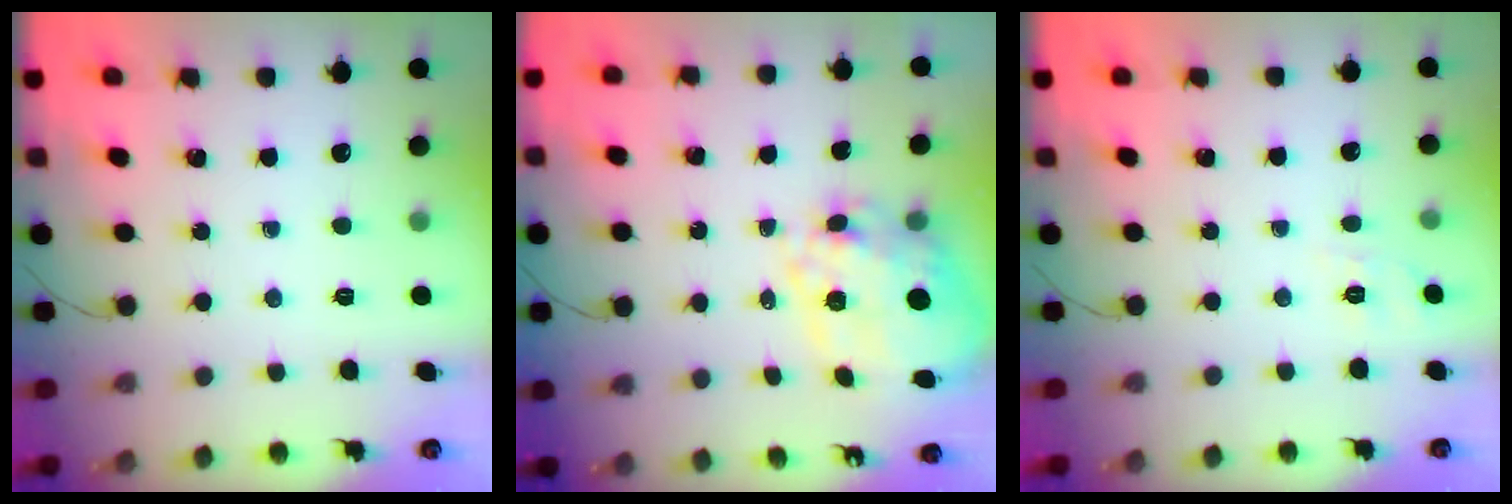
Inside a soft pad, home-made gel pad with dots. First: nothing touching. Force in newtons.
{"total": 14.9, "press": 14.6, "slide": 2.9}
{"total": 4.2, "press": 3.7, "slide": 1.9}